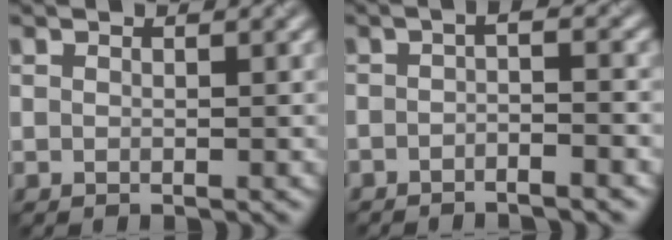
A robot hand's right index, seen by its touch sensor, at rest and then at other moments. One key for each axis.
{"total": 3.4, "fx": -2.1, "fy": 0.5, "fz": 2.7, "tx": -0.023, "ty": 0.009, "tz": -0.033}